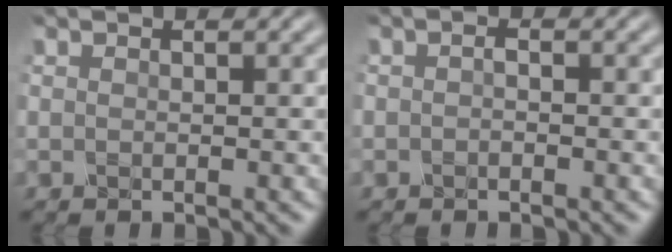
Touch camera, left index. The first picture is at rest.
{"total": 0.8, "force": [-0.4, 0.4, 0.5], "torque": [-0.010, 0.004, -0.012]}